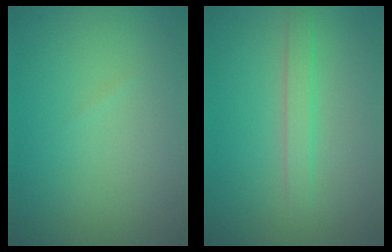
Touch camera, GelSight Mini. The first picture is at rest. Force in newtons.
{"total": 1.7, "press": 1.7, "slide": 0.1}